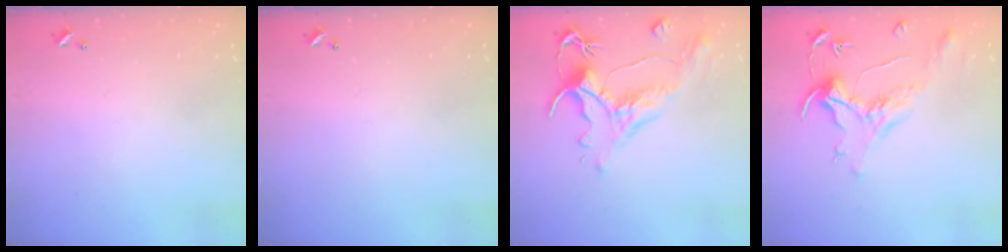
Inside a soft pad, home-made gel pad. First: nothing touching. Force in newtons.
{"total": 0.0}
{"total": 1.6, "press": 0.4, "slide": 1.5}
{"total": 1.6, "press": 1.4, "slide": 0.7}